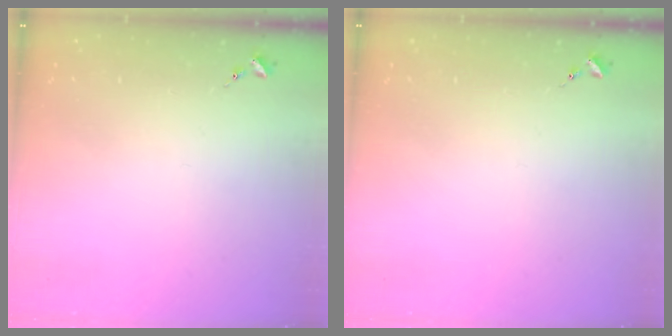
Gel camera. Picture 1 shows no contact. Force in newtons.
{"total": 0.0}